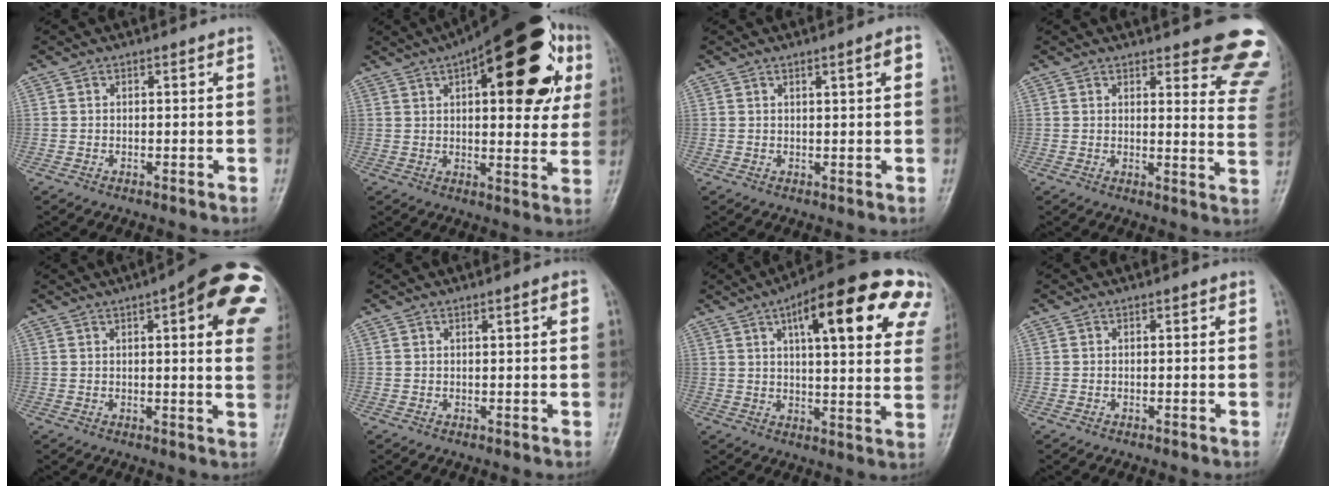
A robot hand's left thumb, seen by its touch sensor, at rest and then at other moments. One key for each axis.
{"total": 25.8, "fx": 9.4, "fy": 10.2, "fz": 21.7, "tx": -0.271, "ty": 0.015, "tz": 0.124}
{"total": 2.5, "fx": 1.0, "fy": 0.2, "fz": 2.3, "tx": -0.034, "ty": -0.001, "tz": 0.016}
{"total": 13.6, "fx": 11.0, "fy": 3.6, "fz": 7.2, "tx": -0.037, "ty": -0.074, "tz": 0.103}
{"total": 19.6, "fx": 6.6, "fy": 5.3, "fz": 17.7, "tx": -0.192, "ty": -0.001, "tz": 0.072}
{"total": 1.7, "fx": 0.6, "fy": 0.2, "fz": 1.6, "tx": -0.026, "ty": 0.002, "tz": 0.010}
{"total": 24.3, "fx": 11.1, "fy": 7.8, "fz": 20.2, "tx": -0.248, "ty": 0.000, "tz": 0.144}
{"total": 0.0}